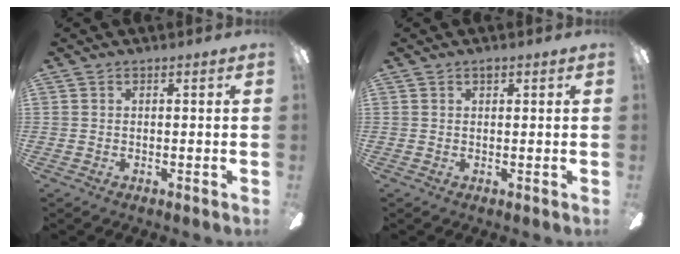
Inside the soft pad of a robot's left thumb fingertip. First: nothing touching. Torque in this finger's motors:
{"motor_torque": [0.07, -0.03, -0.04, -0.06, 0.00]}